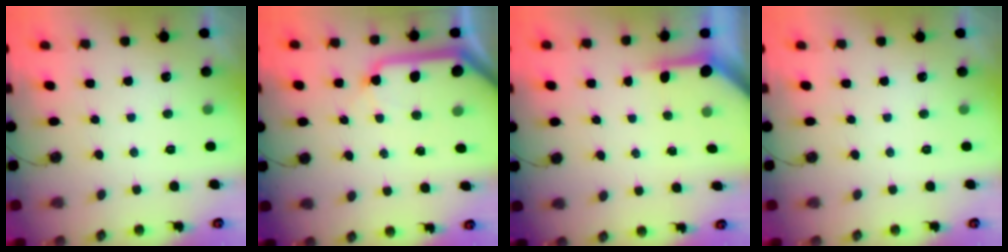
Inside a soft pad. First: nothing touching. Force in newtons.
{"total": 13.2, "press": 13.1, "slide": 1.5}
{"total": 3.8, "press": 3.8, "slide": 0.4}
{"total": 0.0}